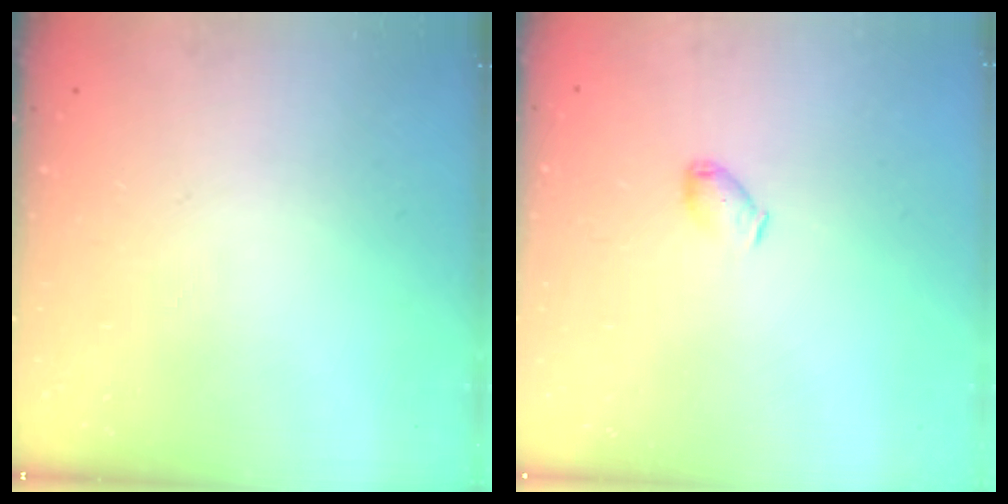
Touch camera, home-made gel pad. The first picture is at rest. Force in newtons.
{"total": 3.9, "press": 3.9, "slide": 0.8}